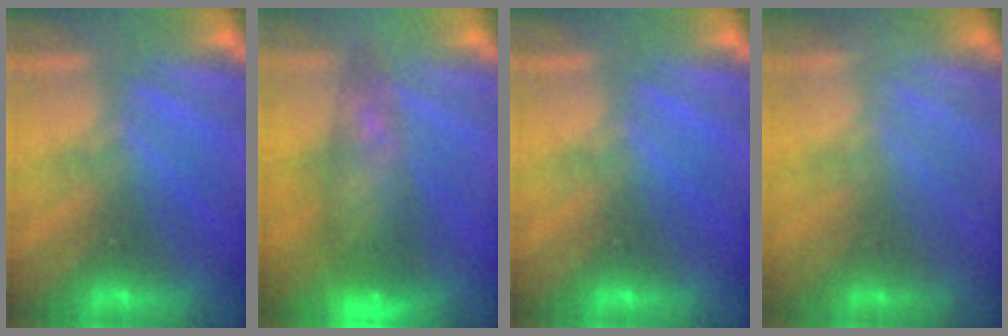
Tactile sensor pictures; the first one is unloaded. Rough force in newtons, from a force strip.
{"total": 9.4}
{"total": 0.0}
{"total": 2.7}